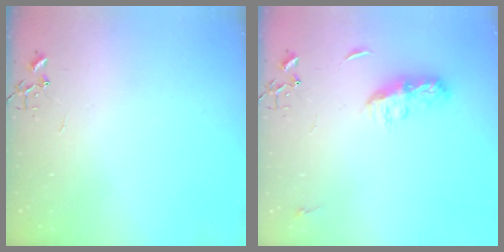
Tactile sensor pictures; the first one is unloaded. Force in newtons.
{"total": 9.4, "press": 9.4, "slide": 0.3}